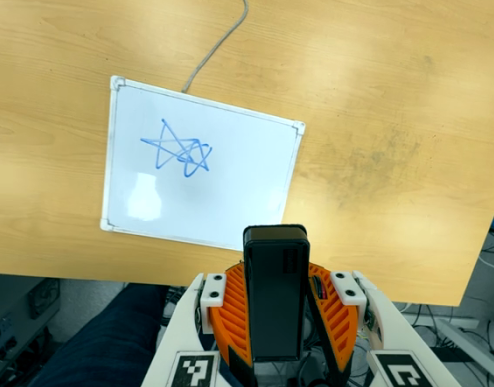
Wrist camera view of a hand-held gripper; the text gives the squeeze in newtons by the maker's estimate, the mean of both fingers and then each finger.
{"total": 5.6, "left": 4.9, "right": 6.2}